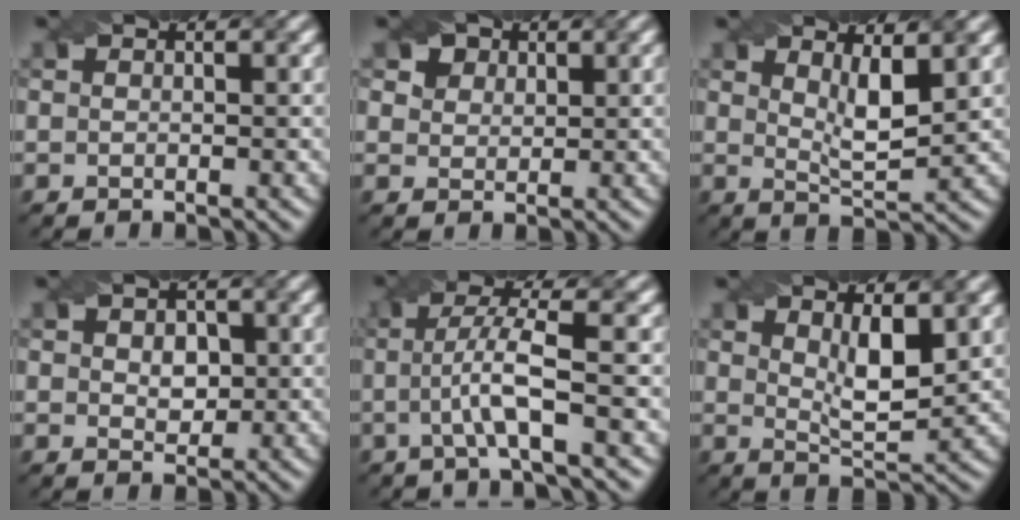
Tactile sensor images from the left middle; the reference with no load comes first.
{"total": 5.0, "force": [3.1, 3.4, 2.0], "torque": [-0.059, 0.004, 0.047]}
{"total": 3.6, "force": [1.6, 1.0, 3.1], "torque": [-0.053, -0.012, 0.026]}
{"total": 2.6, "force": [0.3, 1.9, 1.8], "torque": [-0.028, 0.000, 0.007]}
{"total": 4.5, "force": [-0.6, 0.5, 4.4], "torque": [-0.084, 0.007, -0.015]}
{"total": 4.0, "force": [1.5, 1.2, 3.5], "torque": [-0.060, -0.012, 0.028]}